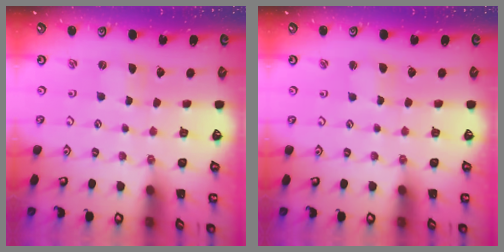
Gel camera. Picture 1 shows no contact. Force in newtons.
{"total": 2.2, "press": 2.1, "slide": 0.3}